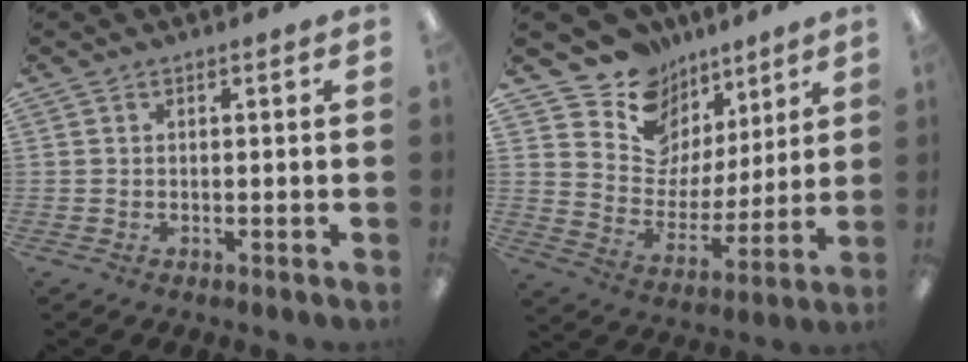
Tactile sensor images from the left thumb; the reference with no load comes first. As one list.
[{"total": 12.7, "force": [9.2, 8.6, 1.6], "torque": [-0.044, -0.086, 0.175]}]